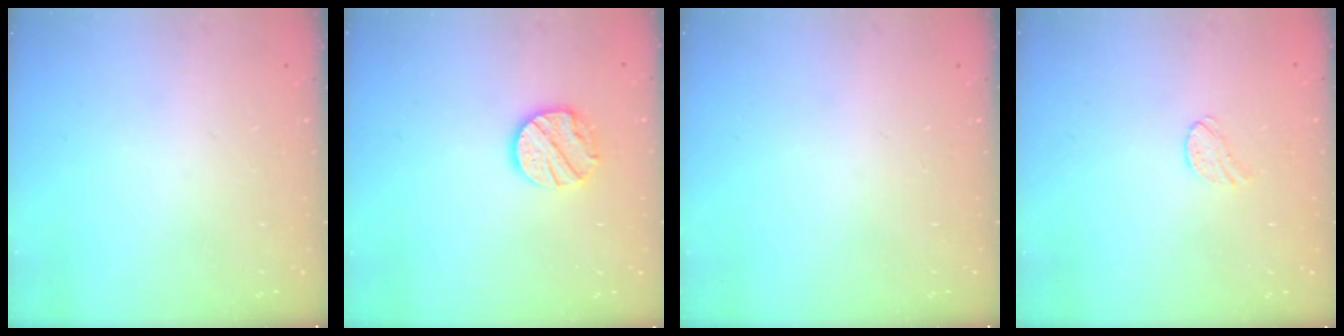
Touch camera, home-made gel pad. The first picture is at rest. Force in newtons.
{"total": 11.7, "press": 11.7, "slide": 1.0}
{"total": 0.0}
{"total": 6.1, "press": 6.1, "slide": 0.6}